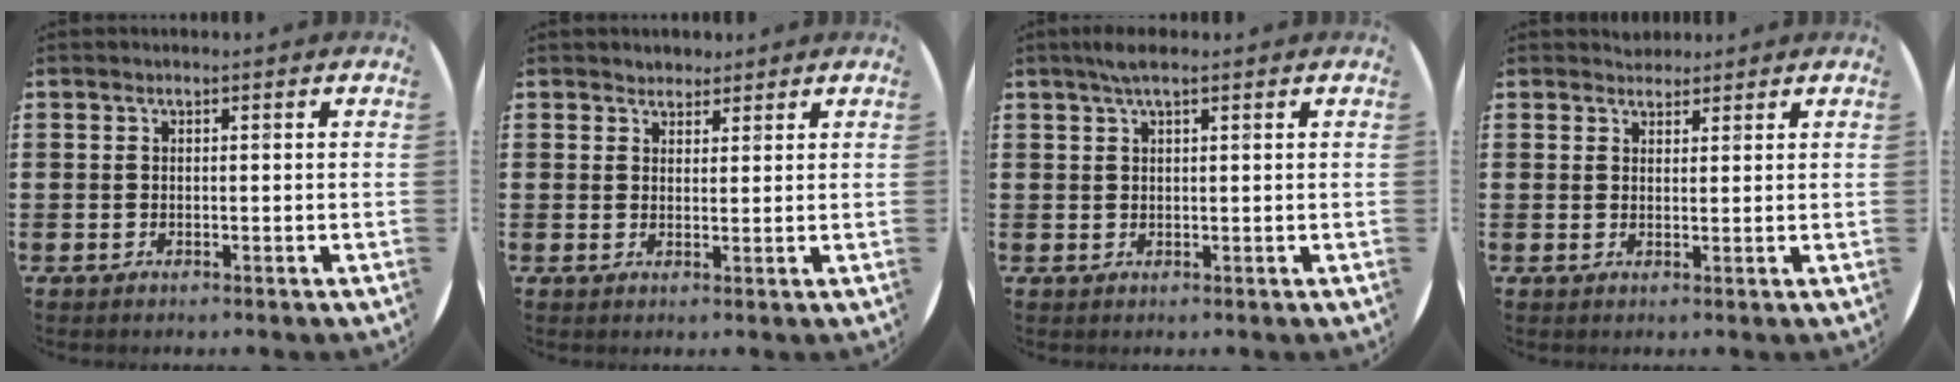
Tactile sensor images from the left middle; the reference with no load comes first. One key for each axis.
{"total": 2.0, "fx": 1.8, "fy": 0.8, "fz": -0.1, "tx": 0.000, "ty": 0.004, "tz": 0.035}
{"total": 2.3, "fx": 1.6, "fy": 0.3, "fz": 1.6, "tx": -0.033, "ty": 0.006, "tz": 0.027}
{"total": 1.8, "fx": 1.7, "fy": 0.5, "fz": -0.2, "tx": 0.010, "ty": 0.002, "tz": 0.032}